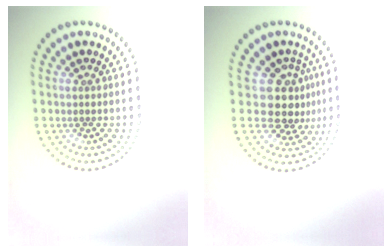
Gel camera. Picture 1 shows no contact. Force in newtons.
{"total": 4.1, "press": 3.4, "slide": 2.3}